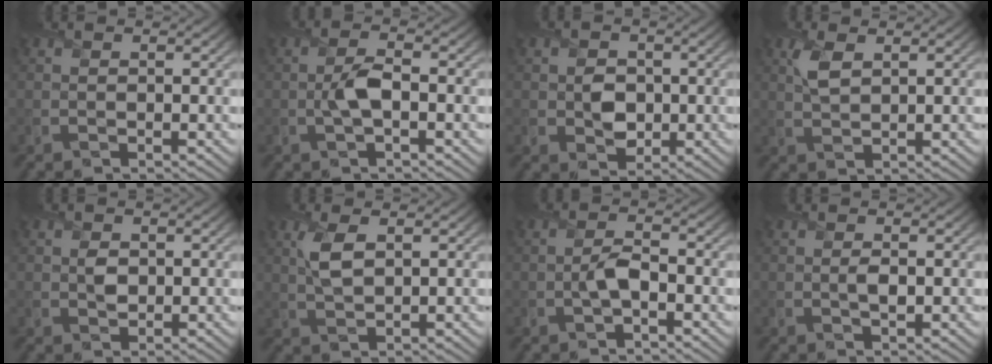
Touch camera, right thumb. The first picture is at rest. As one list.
[{"total": 3.0, "force": [-0.5, 1.1, 2.7], "torque": [-0.060, 0.005, -0.011]}, {"total": 3.5, "force": [-0.2, 3.0, 1.8], "torque": [-0.038, -0.003, -0.009]}, {"total": 3.1, "force": [1.3, 1.4, 2.4], "torque": [-0.062, 0.002, 0.030]}, {"total": 1.7, "force": [0.3, 1.4, 1.0], "torque": [-0.022, -0.001, 0.004]}, {"total": 3.8, "force": [1.2, 1.7, 3.2], "torque": [-0.080, 0.002, 0.027]}, {"total": 2.5, "force": [-0.9, 0.9, 2.1], "torque": [-0.045, 0.006, -0.020]}, {"total": 1.1, "force": [0.1, 0.4, 1.1], "torque": [-0.021, 0.002, 0.001]}]